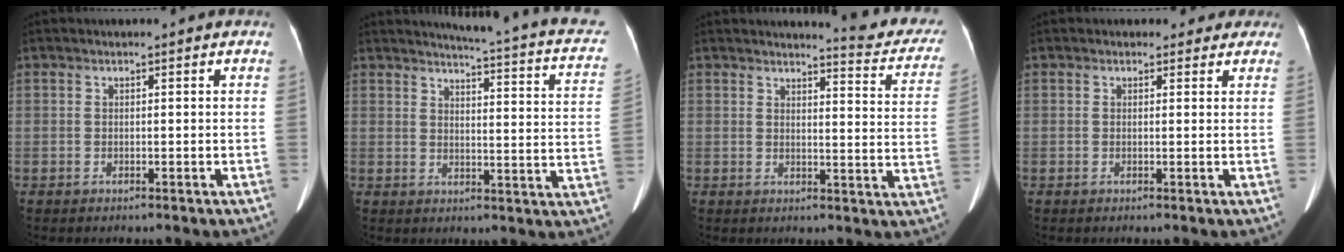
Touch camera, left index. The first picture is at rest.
{"total": 16.5, "force": [14.1, 1.9, 8.4], "torque": [-0.102, -0.047, 0.139]}
{"total": 10.5, "force": [10.1, 0.9, 2.7], "torque": [-0.016, -0.053, 0.093]}
{"total": 2.8, "force": [2.1, 1.8, 0.2], "torque": [0.012, -0.001, 0.011]}